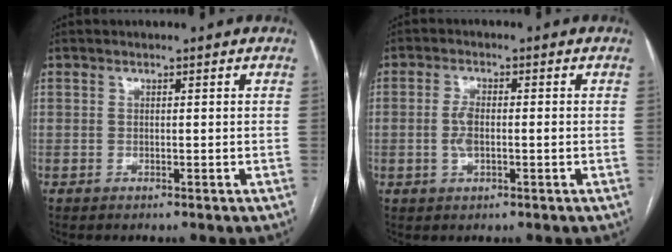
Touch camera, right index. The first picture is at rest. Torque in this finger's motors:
{"motor_torque": [0.55, 0.06, 0.34, 0.08]}